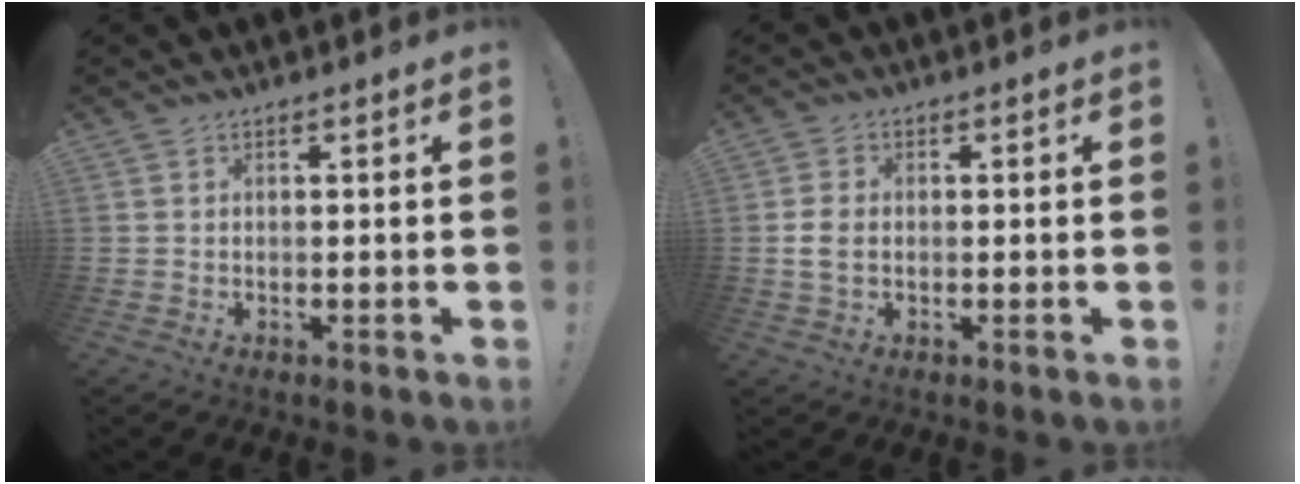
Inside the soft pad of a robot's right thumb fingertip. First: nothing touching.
{"total": 4.9, "force": [-0.1, 3.4, 3.6], "torque": [-0.067, 0.007, -0.002]}